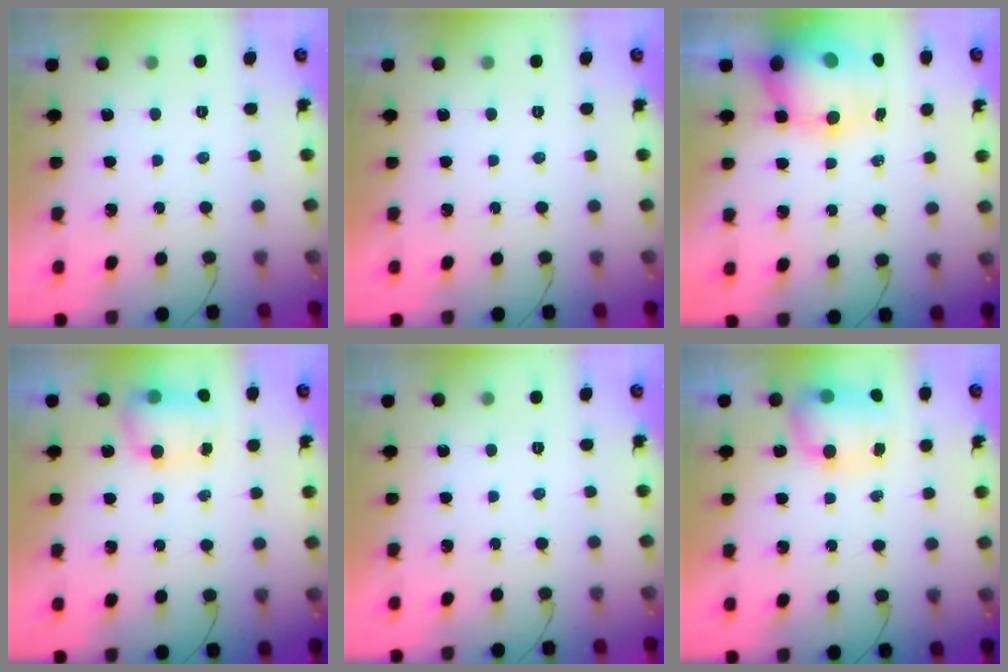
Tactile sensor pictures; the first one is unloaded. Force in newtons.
{"total": 0.0}
{"total": 14.3, "press": 13.1, "slide": 5.8}
{"total": 6.8, "press": 6.8, "slide": 0.5}
{"total": 0.0}
{"total": 7.6, "press": 7.6, "slide": 0.7}